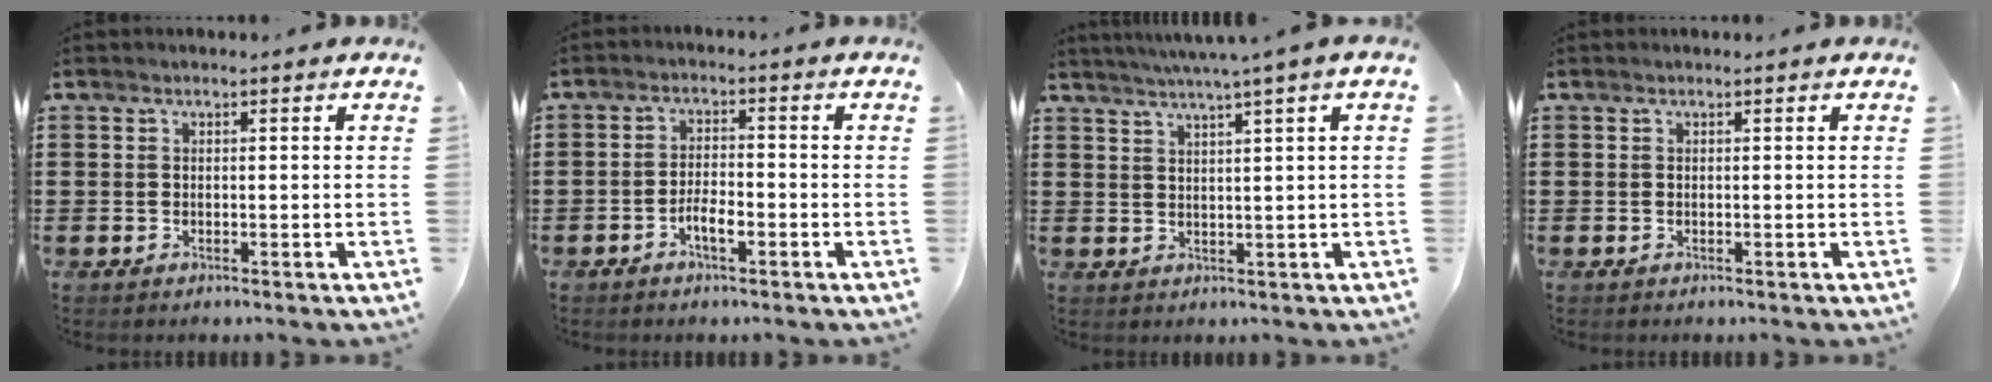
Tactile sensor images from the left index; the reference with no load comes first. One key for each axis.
{"total": 3.5, "fx": -1.8, "fy": 1.1, "fz": 2.8, "tx": -0.055, "ty": 0.004, "tz": -0.035}
{"total": 2.9, "fx": 1.9, "fy": -1.0, "fz": 1.9, "tx": -0.039, "ty": -0.008, "tz": 0.028}
{"total": 0.0}